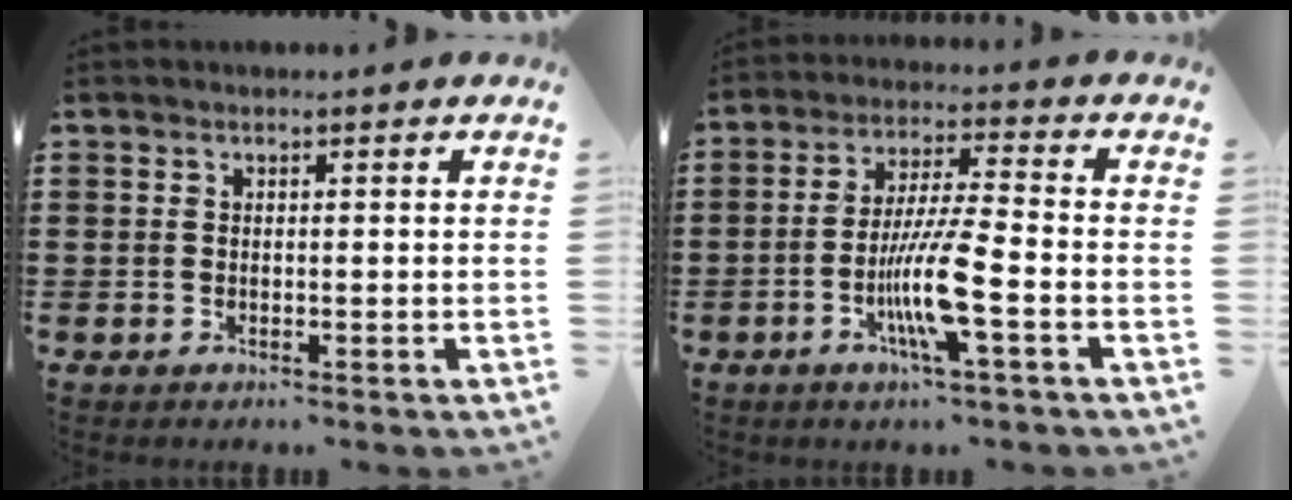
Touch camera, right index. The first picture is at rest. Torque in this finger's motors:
{"motor_torque": [2.14, 0.00, 0.35, 0.21]}